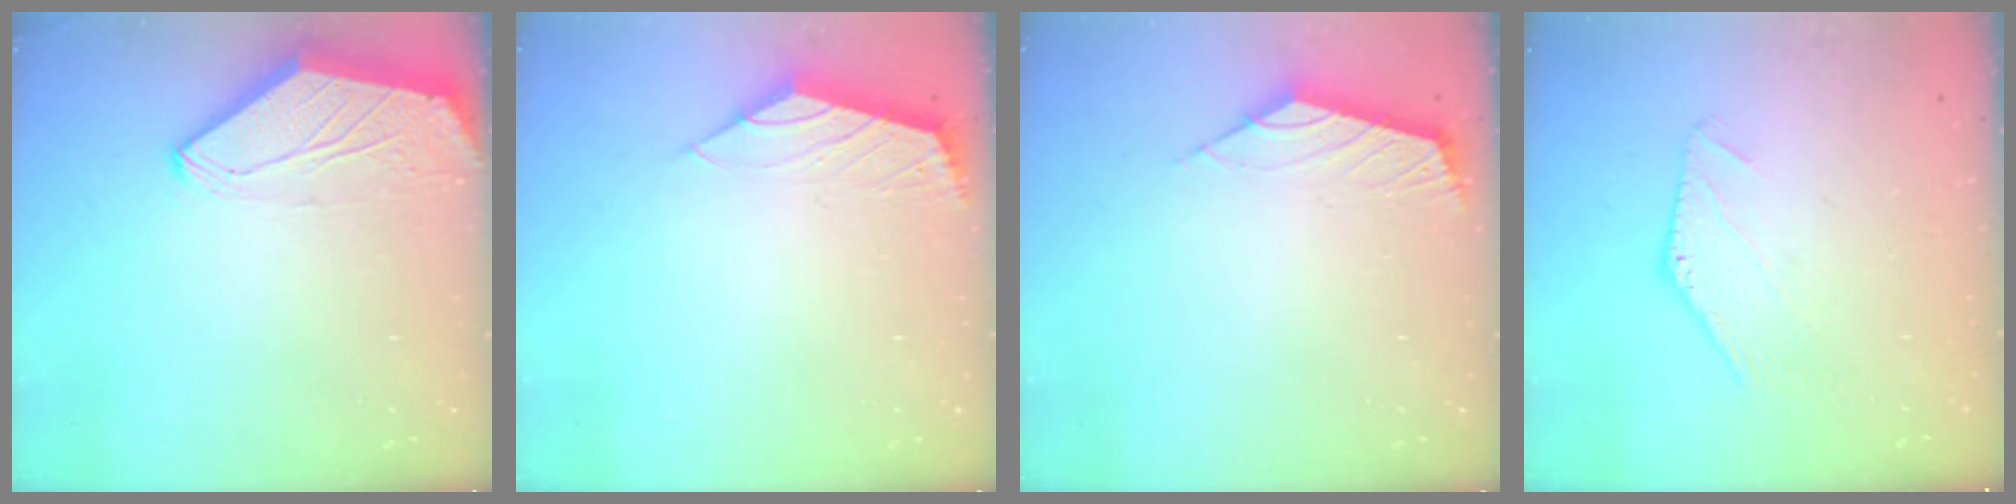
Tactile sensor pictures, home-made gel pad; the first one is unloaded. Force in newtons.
{"total": 2.3, "press": 2.2, "slide": 0.6}
{"total": 2.5, "press": 2.4, "slide": 0.7}
{"total": 0.0}